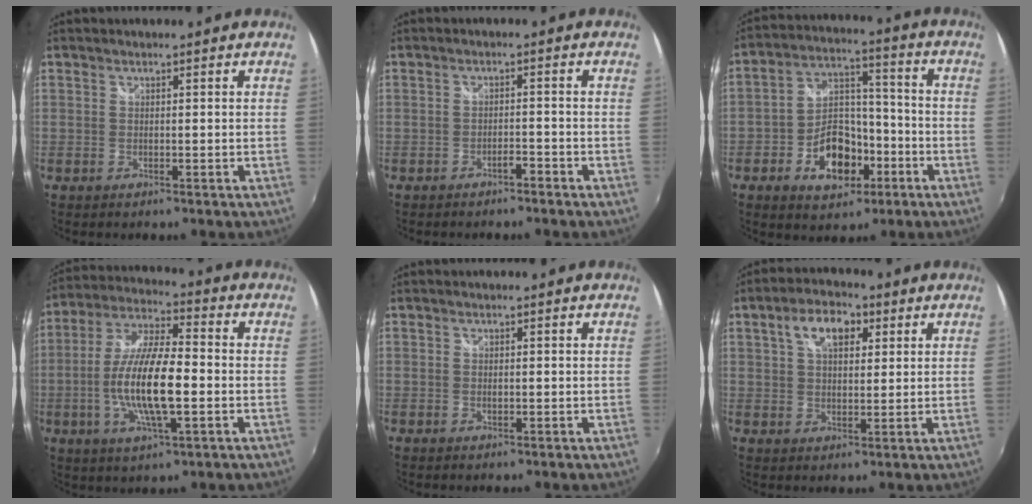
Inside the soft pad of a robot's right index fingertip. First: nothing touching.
{"total": 1.9, "force": [-1.7, 0.4, 0.8], "torque": [-0.016, 0.003, -0.026]}
{"total": 12.5, "force": [-5.5, 7.7, 8.2], "torque": [-0.154, 0.030, -0.079]}
{"total": 15.0, "force": [-2.9, 4.0, 14.1], "torque": [-0.282, -0.004, -0.056]}
{"total": 0.8, "force": [-0.1, 0.4, 0.6], "torque": [-0.014, -0.002, -0.002]}
{"total": 7.9, "force": [3.3, 4.5, 5.6], "torque": [-0.100, 0.023, 0.054]}